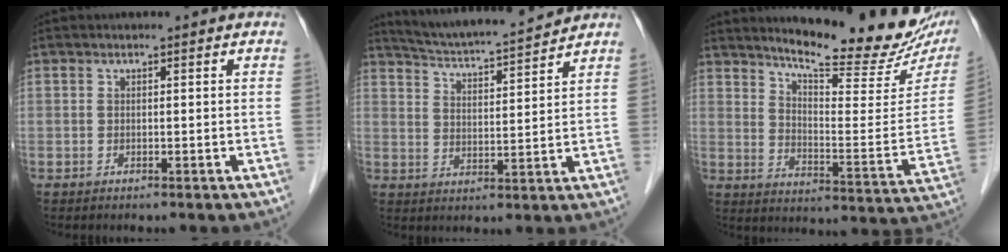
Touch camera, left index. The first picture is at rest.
{"total": 11.5, "force": [11.0, 0.0, 3.6], "torque": [-0.068, 0.008, 0.175]}
{"total": 20.0, "force": [17.2, 2.6, 9.9], "torque": [-0.145, -0.062, 0.227]}